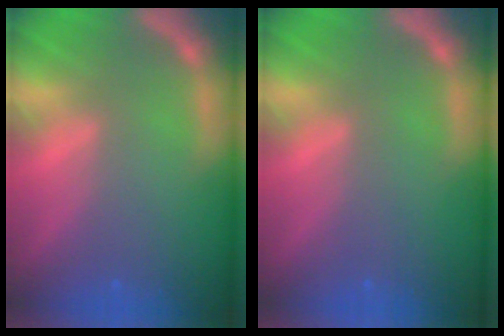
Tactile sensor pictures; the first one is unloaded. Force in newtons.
{"total": 0.0}